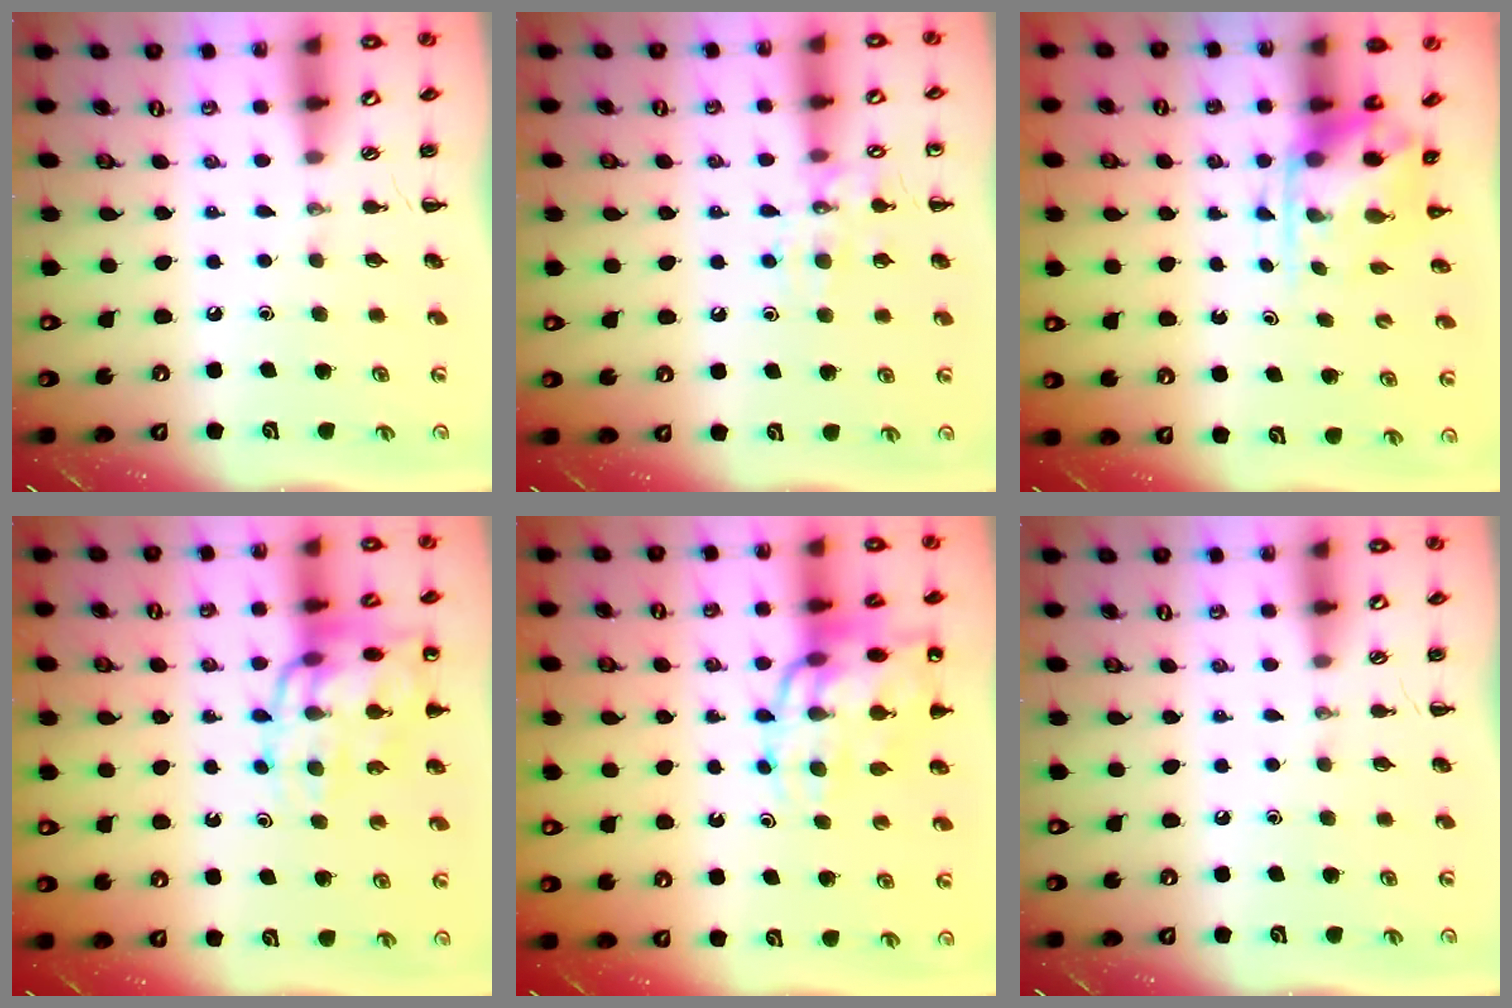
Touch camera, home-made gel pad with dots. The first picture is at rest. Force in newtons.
{"total": 9.7, "press": 9.7, "slide": 0.7}
{"total": 5.5, "press": 5.4, "slide": 0.9}
{"total": 15.2, "press": 15.0, "slide": 2.0}
{"total": 16.4, "press": 16.0, "slide": 3.3}
{"total": 0.0}